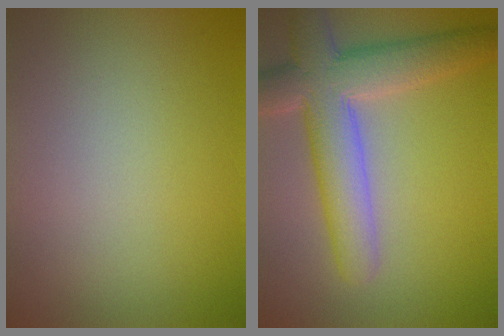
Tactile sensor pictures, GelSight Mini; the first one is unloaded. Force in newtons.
{"total": 7.6, "press": 7.6, "slide": 0.6}